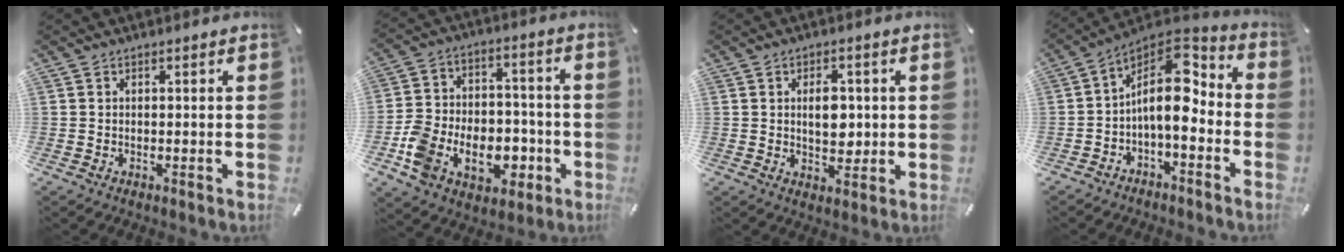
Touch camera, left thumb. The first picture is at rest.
{"total": 15.4, "force": [-5.3, 11.6, 8.5], "torque": [-0.146, 0.027, -0.086]}
{"total": 6.9, "force": [0.7, 4.6, 5.2], "torque": [-0.065, -0.006, 0.006]}
{"total": 12.6, "force": [-0.4, 6.9, 10.5], "torque": [-0.183, -0.015, -0.013]}